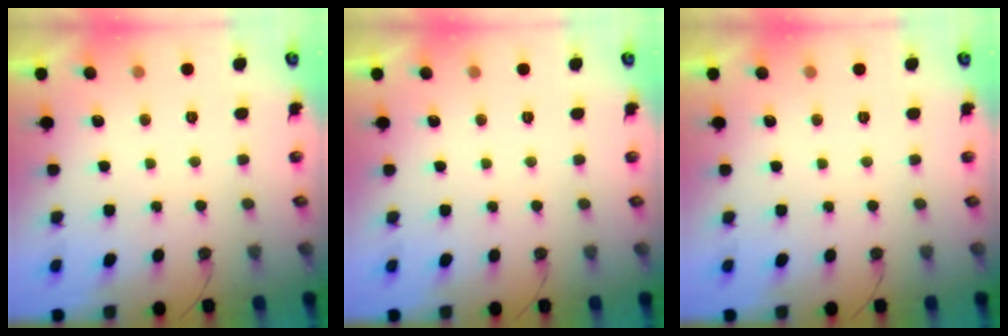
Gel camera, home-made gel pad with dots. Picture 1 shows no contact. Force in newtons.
{"total": 0.0}
{"total": 0.0}